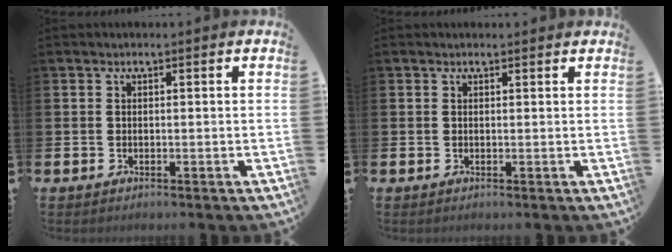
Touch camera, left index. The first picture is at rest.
{"total": 0.5, "force": [0.5, 0.1, 0.1], "torque": [0.007, -0.002, 0.008]}